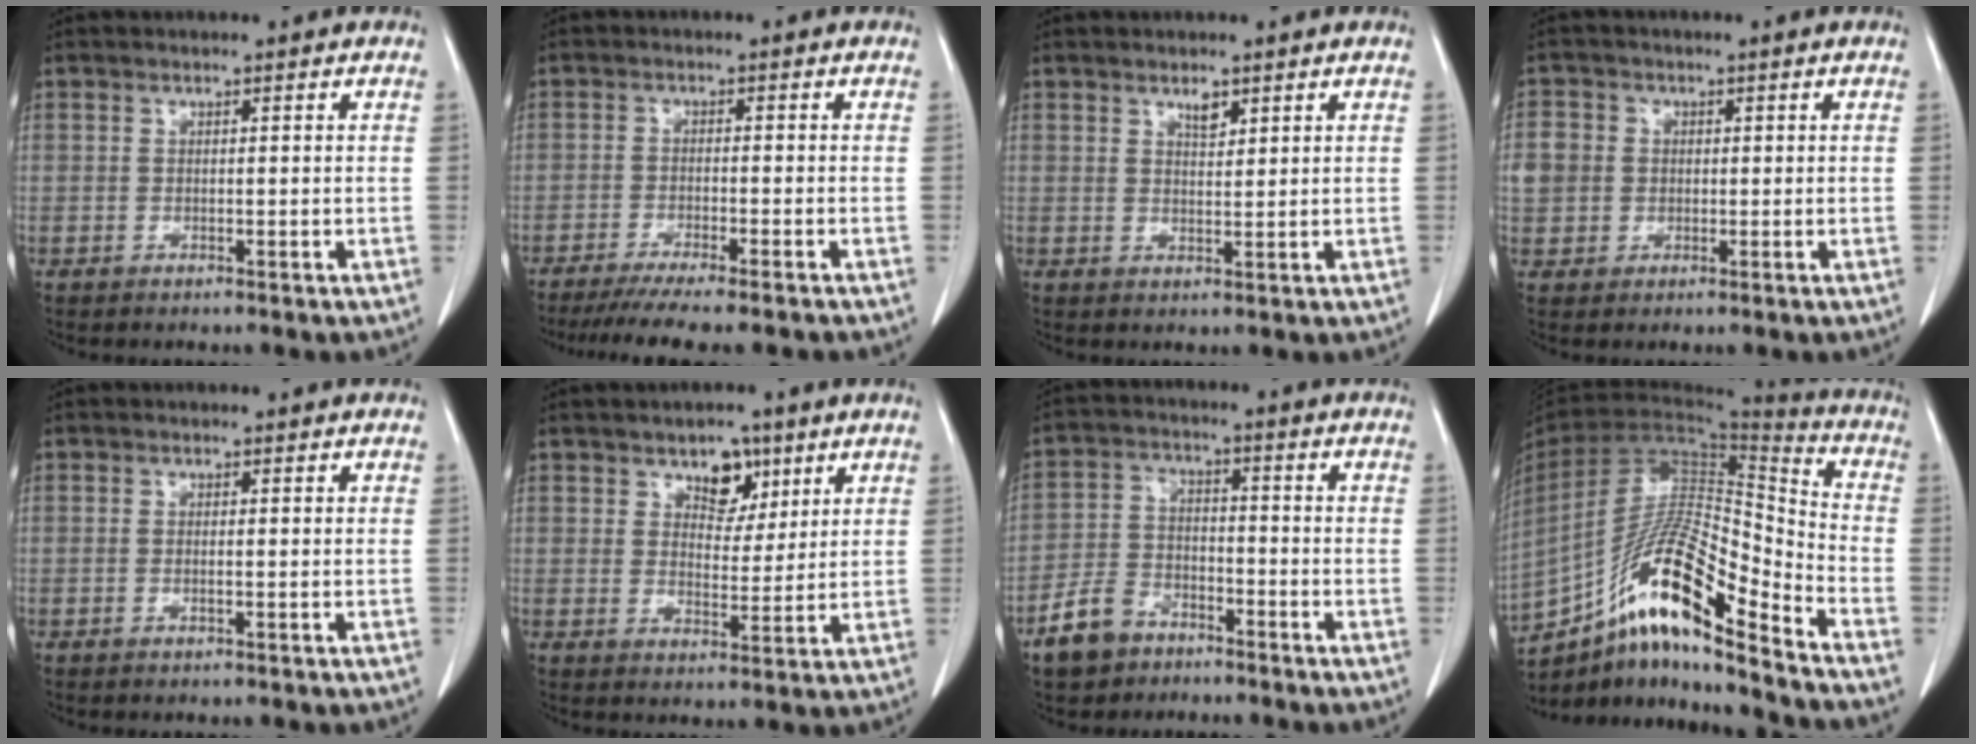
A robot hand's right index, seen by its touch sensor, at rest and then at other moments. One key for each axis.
{"total": 11.4, "fx": -9.8, "fy": 0.8, "fz": 5.8, "tx": -0.070, "ty": -0.019, "tz": -0.140}
{"total": 2.1, "fx": 1.6, "fy": 0.8, "fz": 1.2, "tx": -0.021, "ty": -0.003, "tz": 0.030}
{"total": 5.8, "fx": 0.6, "fy": 5.5, "fz": 1.7, "tx": -0.041, "ty": 0.016, "tz": 0.014}
{"total": 0.8, "fx": -0.2, "fy": 0.2, "fz": 0.7, "tx": -0.014, "ty": -0.001, "tz": -0.002}
{"total": 5.6, "fx": 3.3, "fy": 3.4, "fz": 3.0, "tx": -0.036, "ty": 0.005, "tz": 0.053}
{"total": 7.4, "fx": -5.1, "fy": 4.7, "fz": 2.7, "tx": -0.065, "ty": 0.008, "tz": -0.094}
{"total": 18.7, "fx": -12.1, "fy": 2.6, "fz": 14.0, "tx": -0.277, "ty": 0.005, "tz": -0.216}